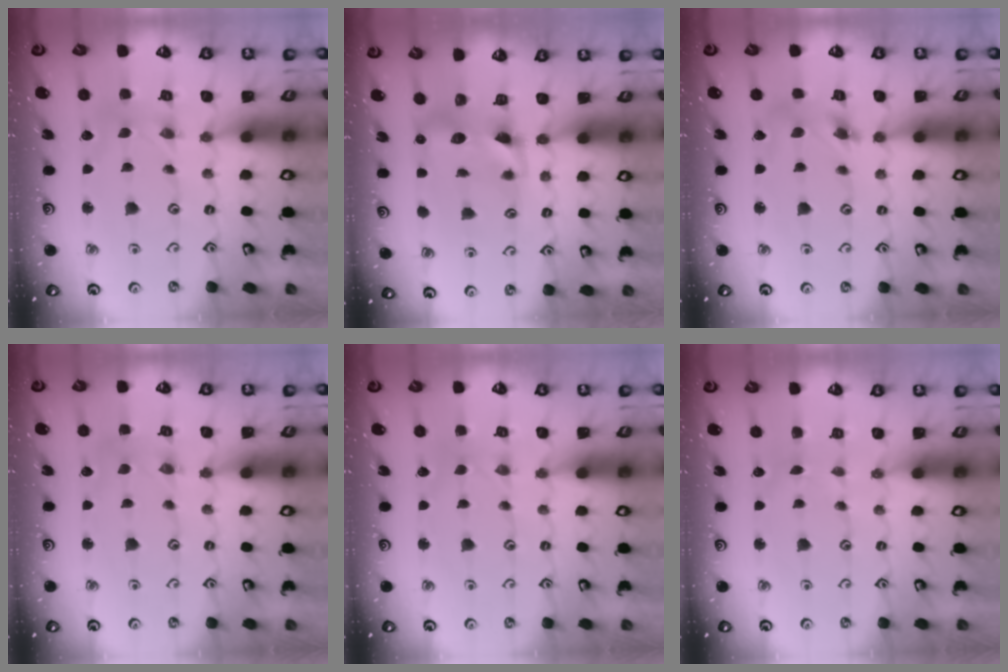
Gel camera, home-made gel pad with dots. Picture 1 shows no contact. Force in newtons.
{"total": 7.1, "press": 7.1, "slide": 0.3}
{"total": 4.8, "press": 4.8, "slide": 0.5}
{"total": 1.7, "press": 1.7, "slide": 0.3}
{"total": 0.0}
{"total": 1.2, "press": 1.2, "slide": 0.2}